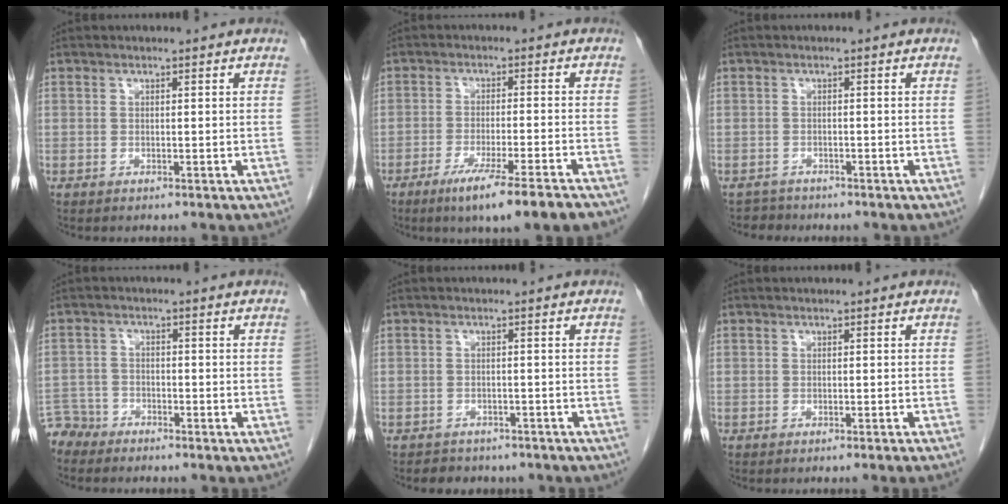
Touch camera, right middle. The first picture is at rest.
{"total": 10.7, "force": [-7.5, -0.3, 7.6], "torque": [-0.109, -0.024, -0.110]}
{"total": 2.0, "force": [-1.7, 0.8, -0.6], "torque": [0.006, -0.001, -0.030]}
{"total": 4.3, "force": [-4.0, 1.5, -0.6], "torque": [0.015, -0.005, -0.081]}
{"total": 5.4, "force": [-4.5, 2.7, 1.2], "torque": [-0.021, 0.008, -0.045]}
{"total": 1.7, "force": [-1.4, -0.6, 0.8], "torque": [-0.003, 0.008, -0.021]}